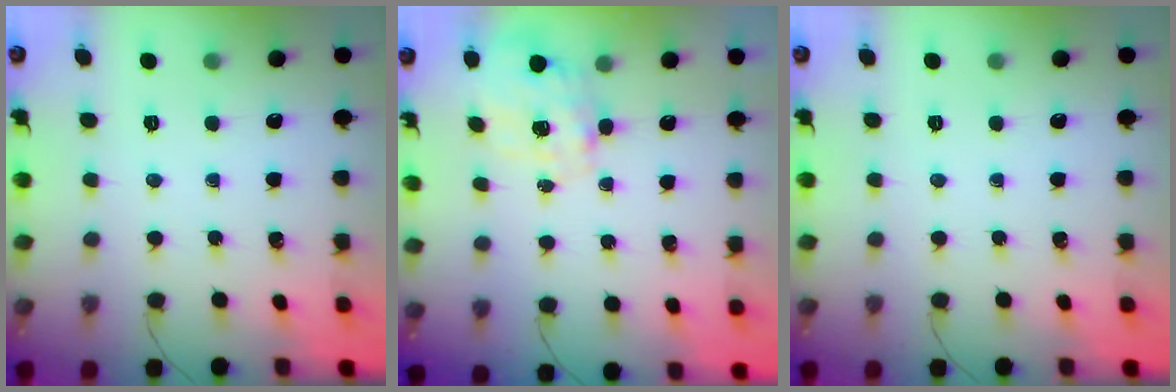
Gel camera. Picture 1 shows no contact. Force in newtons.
{"total": 3.8, "press": 3.7, "slide": 0.9}
{"total": 0.0}